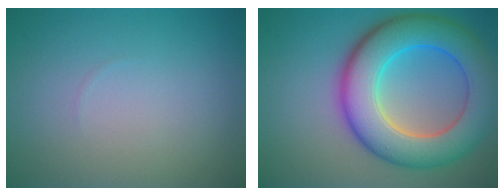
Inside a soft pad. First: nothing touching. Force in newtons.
{"total": 10.4, "press": 10.4, "slide": 0.3}